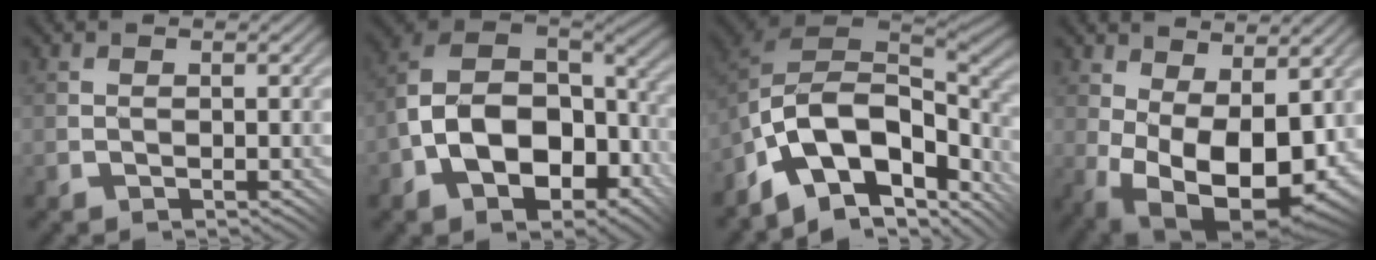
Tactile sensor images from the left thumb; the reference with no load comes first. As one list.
[{"total": 14.6, "force": [-3.9, 8.9, 10.8], "torque": [-0.212, -0.018, -0.061]}, {"total": 14.4, "force": [-7.4, 7.7, 9.6], "torque": [-0.199, -0.030, -0.118]}, {"total": 13.5, "force": [-0.8, 7.1, 11.5], "torque": [-0.187, -0.036, 0.013]}]